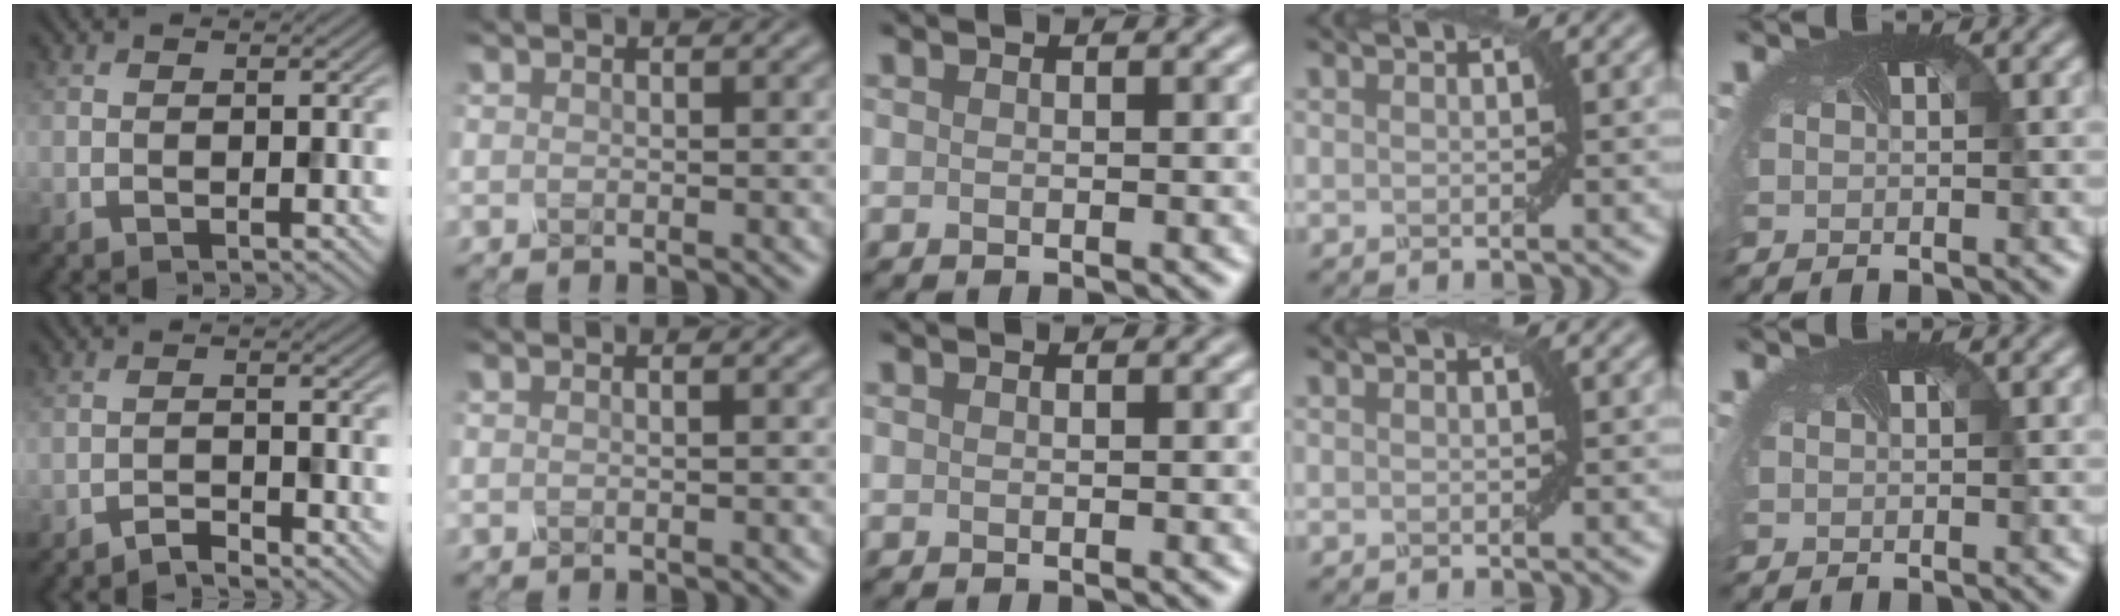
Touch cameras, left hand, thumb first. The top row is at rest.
{"thumb": {"total": 1.8, "force": [-1.7, 0.2, 0.5], "torque": [-0.004, 0.005, -0.036]}, "index": {"total": 0.8, "force": [0.1, 0.4, 0.7], "torque": [-0.004, 0.002, -0.006]}}